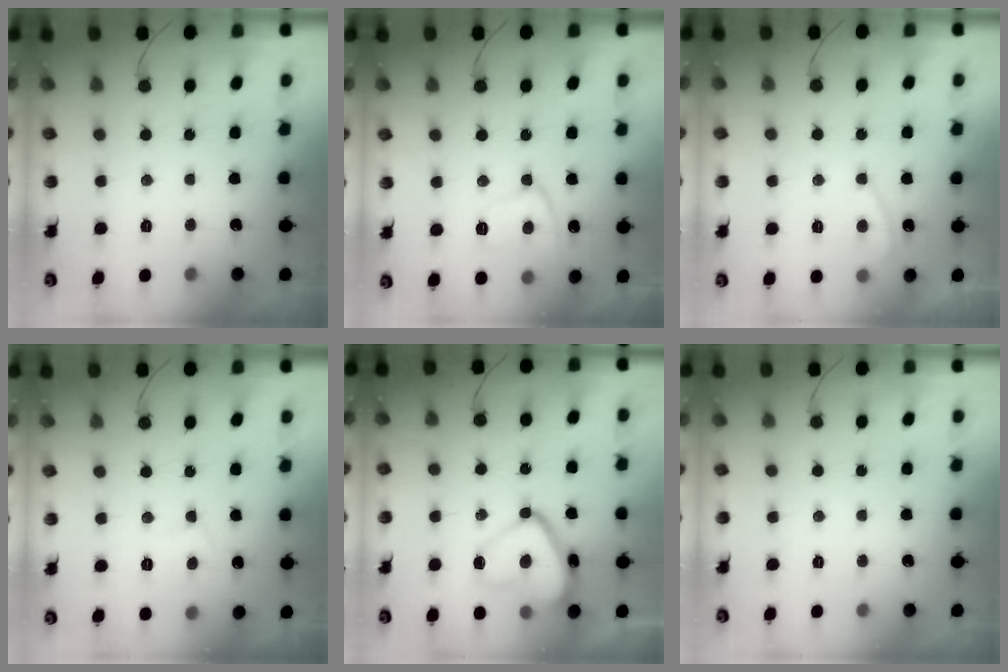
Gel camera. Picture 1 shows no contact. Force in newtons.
{"total": 9.1, "press": 9.1, "slide": 0.8}
{"total": 4.2, "press": 4.1, "slide": 0.6}
{"total": 5.3, "press": 5.3, "slide": 0.4}
{"total": 15.6, "press": 15.5, "slide": 1.5}
{"total": 0.0}